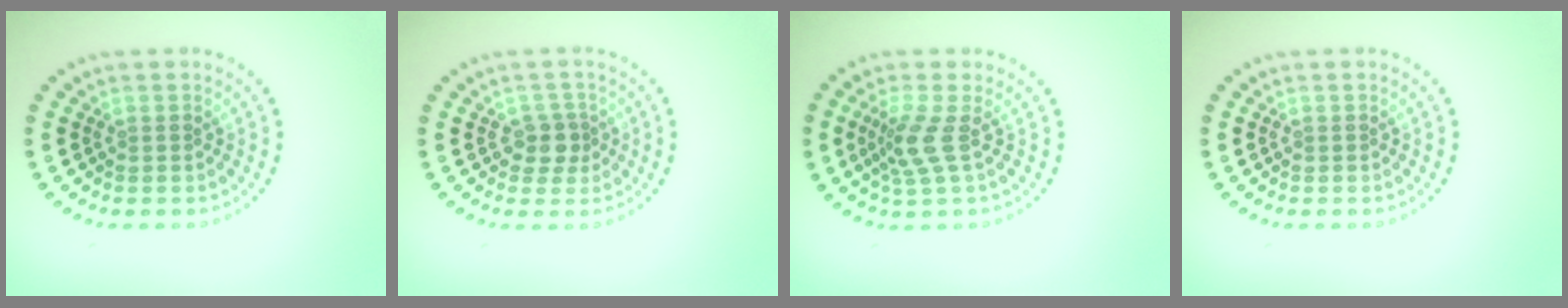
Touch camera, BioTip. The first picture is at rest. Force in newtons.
{"total": 2.0, "press": 1.7, "slide": 1.0}
{"total": 2.6, "press": 1.9, "slide": 1.7}
{"total": 0.0}